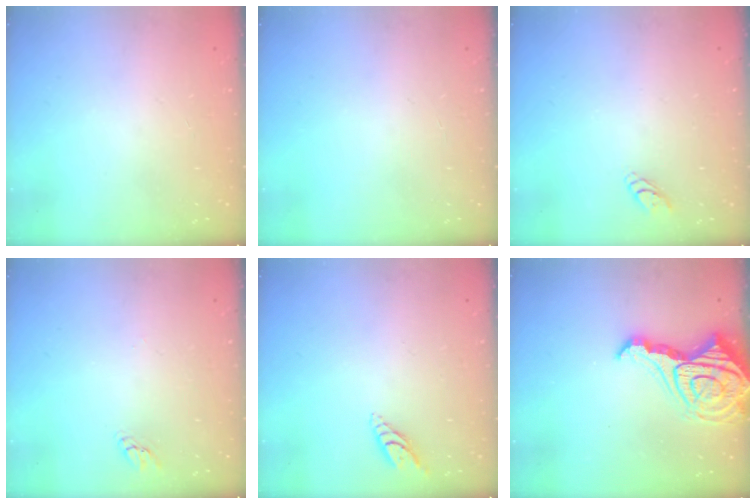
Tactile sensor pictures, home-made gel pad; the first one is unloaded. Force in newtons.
{"total": 2.3, "press": 2.3, "slide": 0.2}
{"total": 2.8, "press": 2.8, "slide": 0.3}
{"total": 2.2, "press": 2.2, "slide": 0.2}
{"total": 6.2, "press": 6.2, "slide": 0.7}
{"total": 17.9, "press": 17.8, "slide": 1.9}